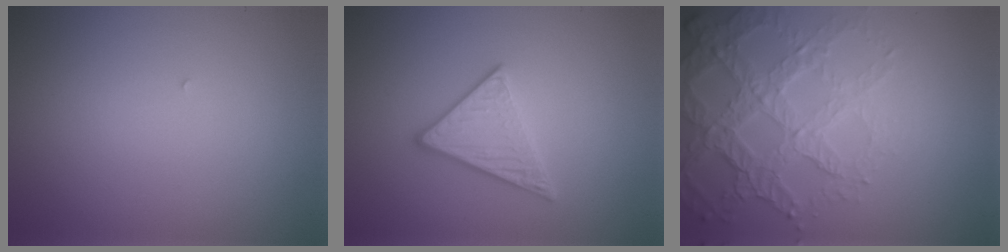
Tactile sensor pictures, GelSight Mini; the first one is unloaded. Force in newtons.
{"total": 3.0, "press": 2.9, "slide": 0.6}
{"total": 7.3, "press": 5.1, "slide": 5.2}